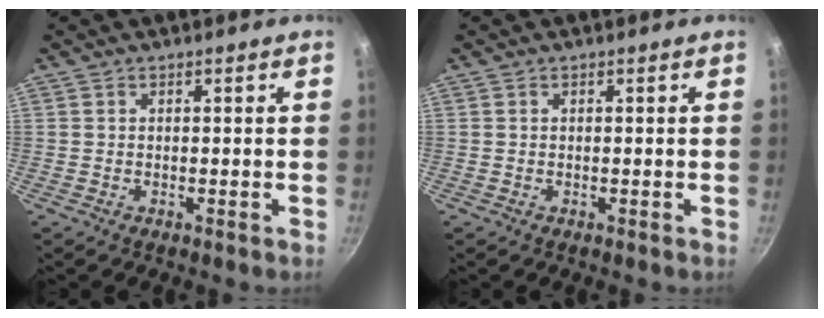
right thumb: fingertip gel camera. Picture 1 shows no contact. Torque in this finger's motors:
{"motor_torque": [-0.09, -0.13, 0.08, 0.04, 0.00]}